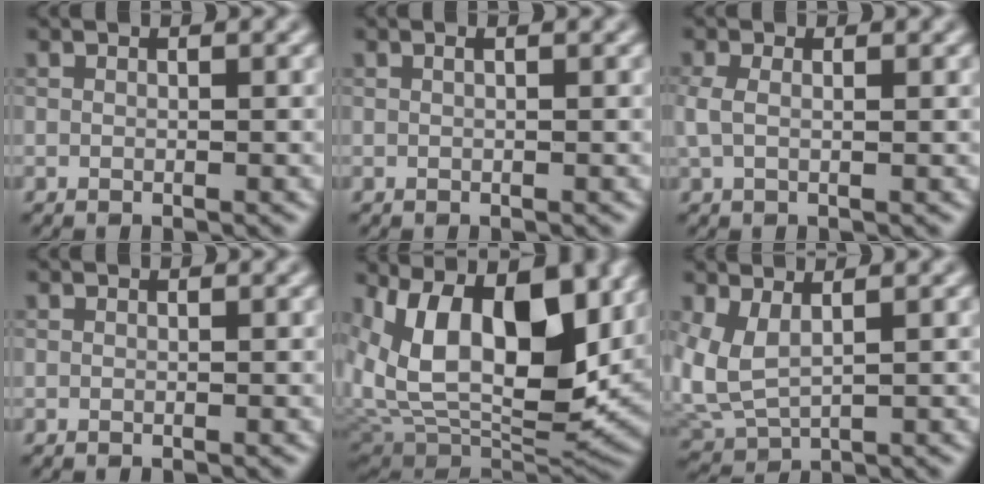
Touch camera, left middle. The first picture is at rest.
{"total": 0.7, "force": [0.3, 0.2, 0.6], "torque": [-0.010, -0.002, -0.002]}
{"total": 1.1, "force": [0.1, 0.4, 1.0], "torque": [-0.033, 0.002, 0.003]}
{"total": 0.0}
{"total": 14.3, "force": [5.4, 7.5, 10.9], "torque": [-0.203, 0.006, 0.091]}
{"total": 2.8, "force": [1.1, 1.3, 2.2], "torque": [-0.073, -0.009, 0.033]}